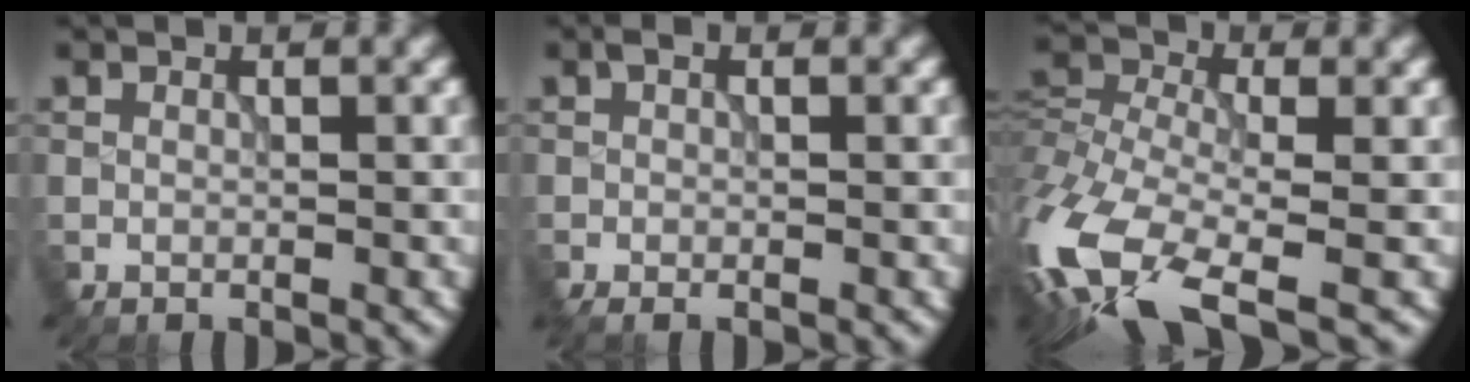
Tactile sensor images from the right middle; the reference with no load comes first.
{"total": 1.9, "force": [-0.1, 0.6, 1.8], "torque": [-0.032, -0.002, -0.001]}
{"total": 13.3, "force": [-7.3, 6.1, 9.4], "torque": [-0.219, -0.022, -0.118]}